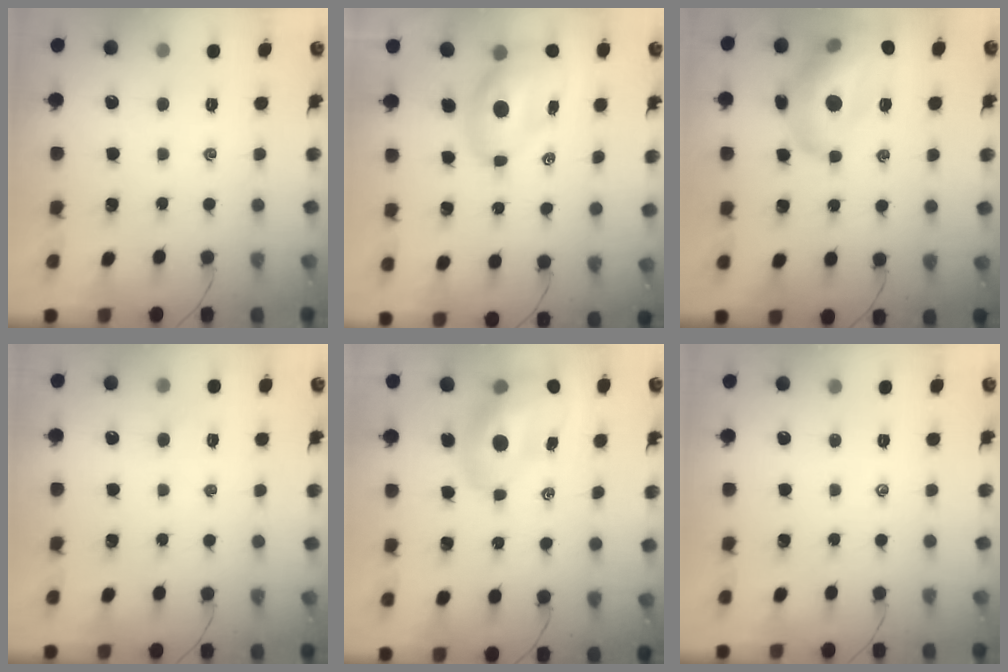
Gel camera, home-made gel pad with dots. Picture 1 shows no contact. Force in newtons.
{"total": 9.0, "press": 8.7, "slide": 2.2}
{"total": 19.3, "press": 18.8, "slide": 4.1}
{"total": 1.4, "press": 1.3, "slide": 0.4}
{"total": 13.9, "press": 13.3, "slide": 3.9}
{"total": 0.0}